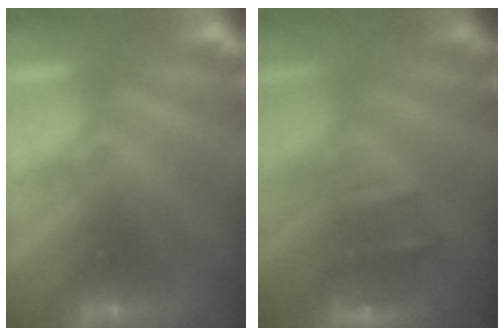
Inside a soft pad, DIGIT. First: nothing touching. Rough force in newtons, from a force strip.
{"total": 2.4}